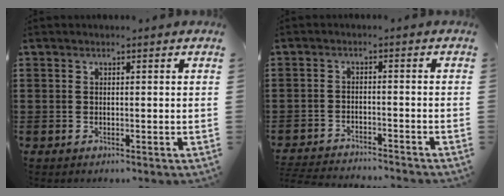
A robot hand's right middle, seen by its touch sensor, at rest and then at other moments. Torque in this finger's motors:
{"motor_torque": [1.48, -0.66, 0.21, 0.11]}